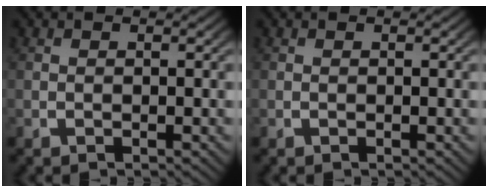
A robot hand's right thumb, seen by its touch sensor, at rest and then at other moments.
{"total": 0.0}